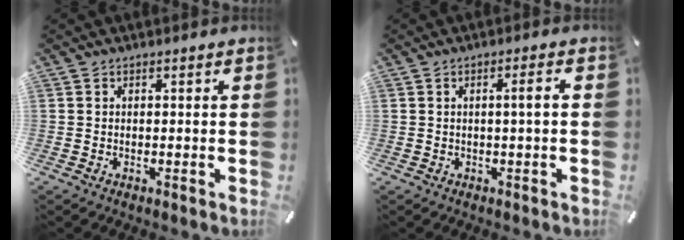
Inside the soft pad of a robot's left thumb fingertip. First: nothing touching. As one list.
[{"total": 3.2, "force": [0.2, 0.1, 3.1], "torque": [-0.057, 0.001, -0.001]}]